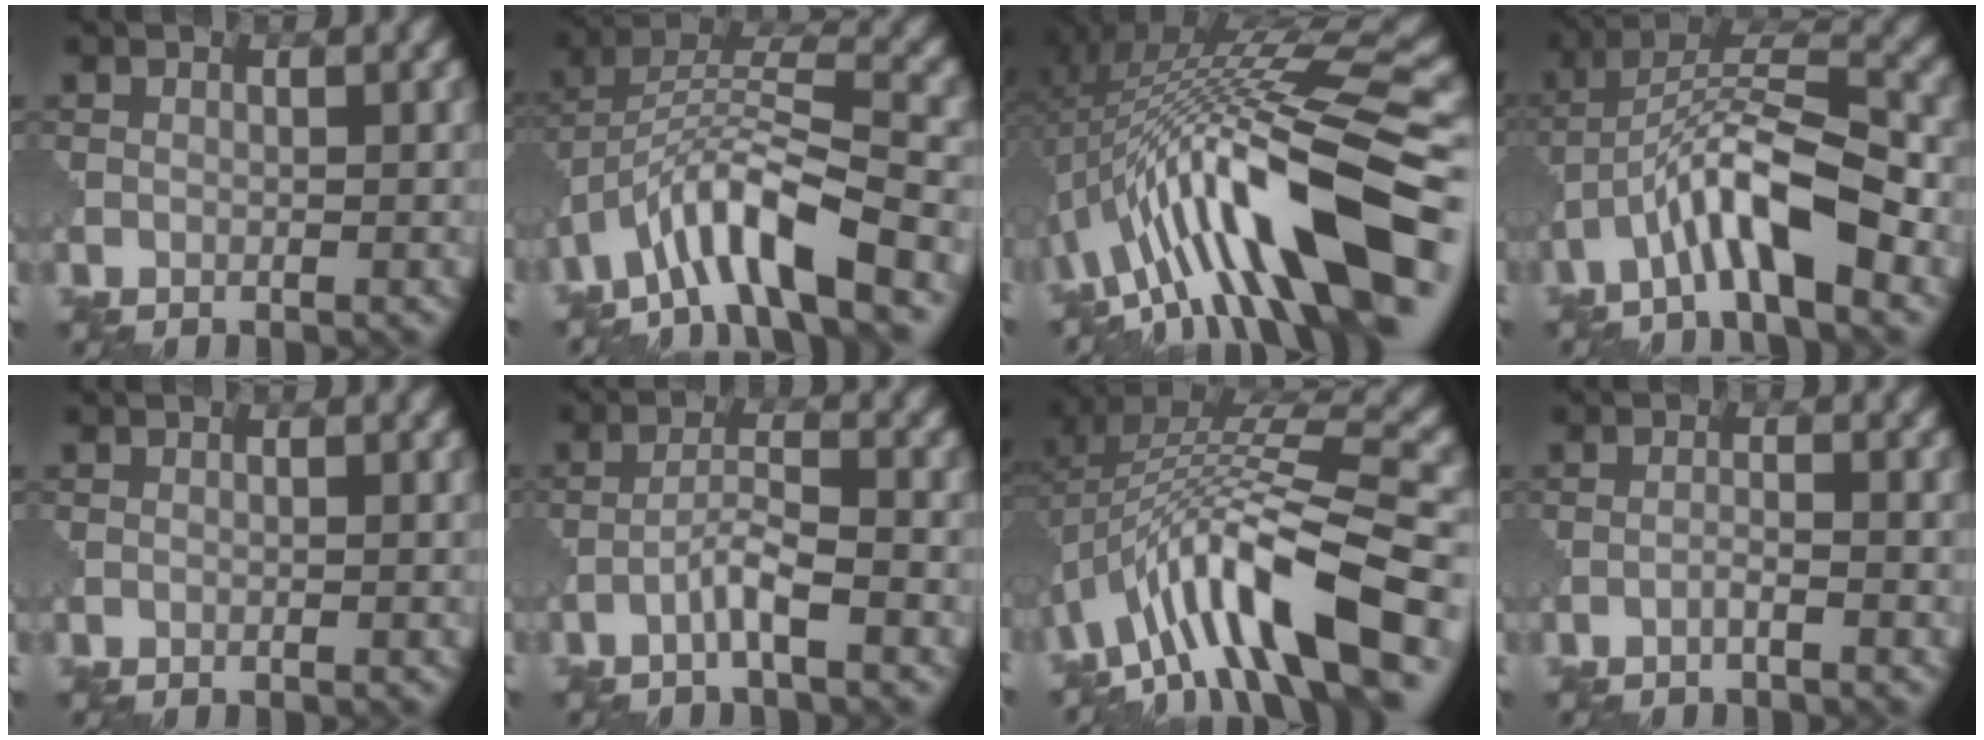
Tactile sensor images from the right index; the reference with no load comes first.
{"total": 9.2, "force": [-5.7, 2.1, 6.9], "torque": [-0.117, 0.015, -0.111]}
{"total": 15.0, "force": [-3.0, 3.5, 14.2], "torque": [-0.230, 0.031, -0.042]}
{"total": 7.7, "force": [-3.9, 1.7, 6.4], "torque": [-0.113, 0.021, -0.075]}
{"total": 0.0}
{"total": 2.8, "force": [-1.6, 0.2, 2.3], "torque": [-0.044, 0.013, -0.037]}
{"total": 12.5, "force": [-5.2, 3.9, 10.6], "torque": [-0.181, 0.025, -0.089]}
{"total": 1.2, "force": [-0.7, 0.1, 0.9], "torque": [-0.015, 0.006, -0.018]}